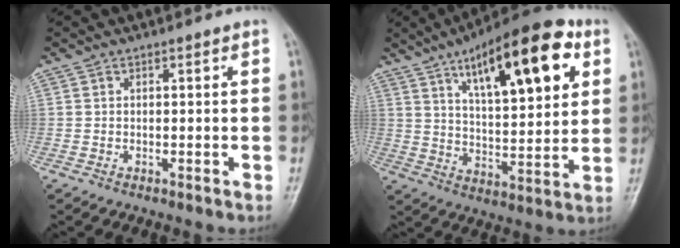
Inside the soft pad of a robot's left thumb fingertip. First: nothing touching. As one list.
[{"total": 21.8, "force": [9.7, 7.8, 17.9], "torque": [-0.237, -0.023, 0.151]}]